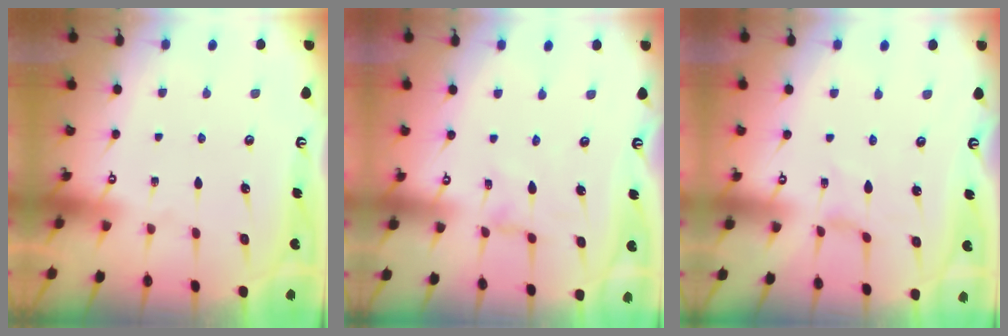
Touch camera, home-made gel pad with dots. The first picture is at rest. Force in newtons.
{"total": 0.0}
{"total": 1.1, "press": 1.1, "slide": 0.3}